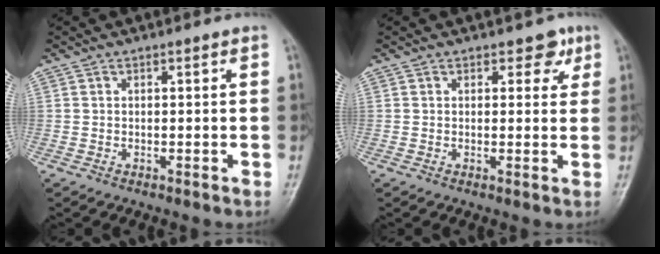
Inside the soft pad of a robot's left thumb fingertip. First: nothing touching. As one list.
[{"total": 3.0, "force": [1.8, 2.0, 1.3], "torque": [0.010, -0.007, 0.018]}]